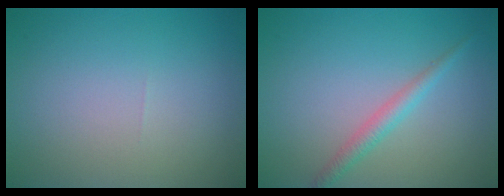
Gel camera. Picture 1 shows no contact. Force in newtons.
{"total": 1.9, "press": 1.9, "slide": 0.1}